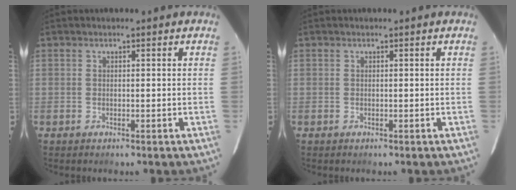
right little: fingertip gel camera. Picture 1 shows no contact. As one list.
[{"total": 0.0}]